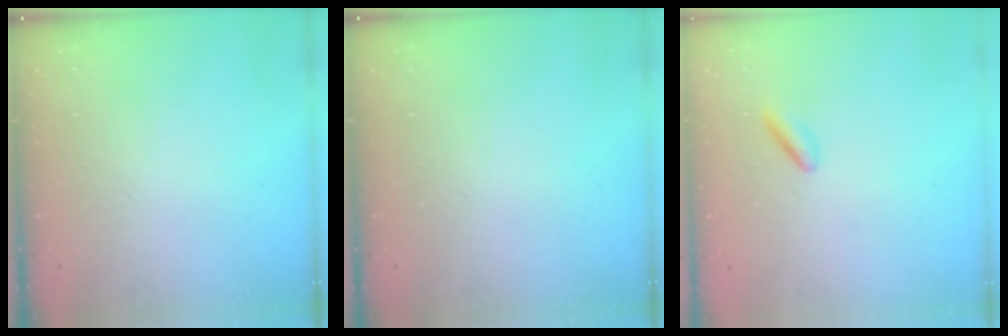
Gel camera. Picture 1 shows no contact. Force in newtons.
{"total": 0.0}
{"total": 1.2, "press": 1.1, "slide": 0.6}